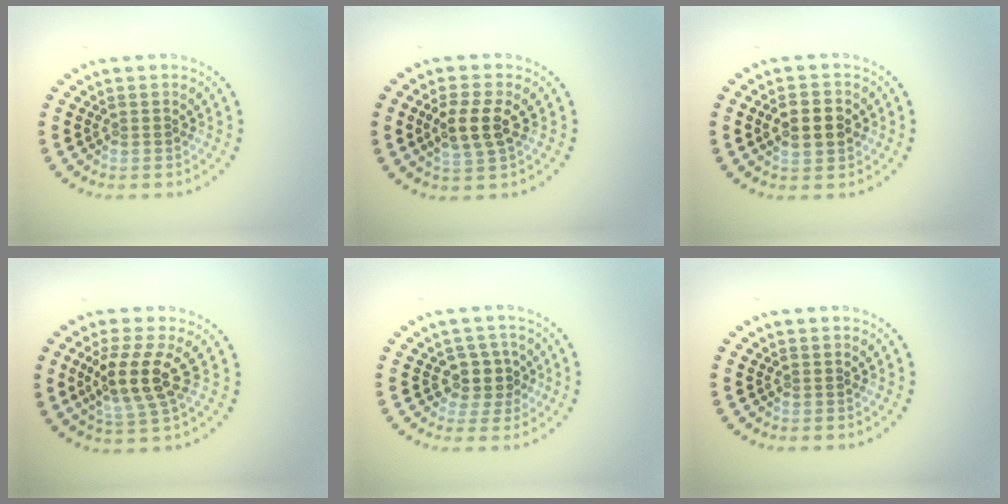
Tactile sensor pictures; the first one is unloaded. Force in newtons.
{"total": 3.2, "press": 3.1, "slide": 0.9}
{"total": 4.2, "press": 4.2, "slide": 0.2}
{"total": 4.2, "press": 3.7, "slide": 2.1}
{"total": 2.5, "press": 2.1, "slide": 1.4}
{"total": 0.0}